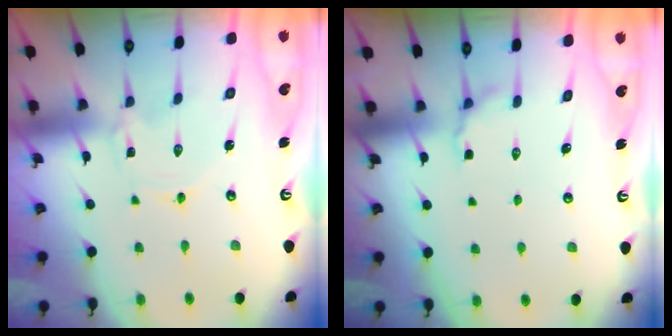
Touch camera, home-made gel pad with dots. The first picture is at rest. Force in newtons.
{"total": 4.9, "press": 4.6, "slide": 1.4}